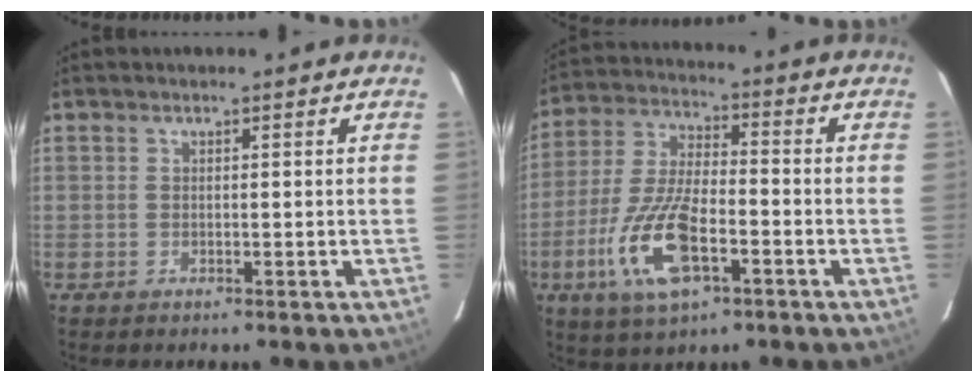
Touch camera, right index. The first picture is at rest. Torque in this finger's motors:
{"motor_torque": [1.85, -0.29, 0.76, 0.11]}